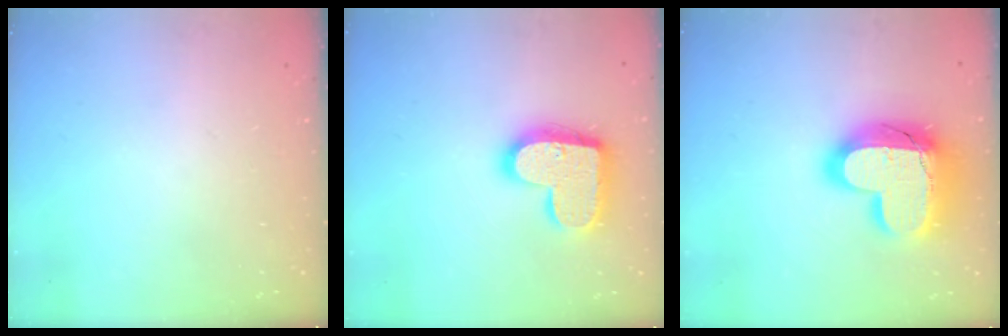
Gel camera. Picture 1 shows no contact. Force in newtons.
{"total": 17.8, "press": 17.7, "slide": 1.1}
{"total": 22.3, "press": 22.3, "slide": 1.5}